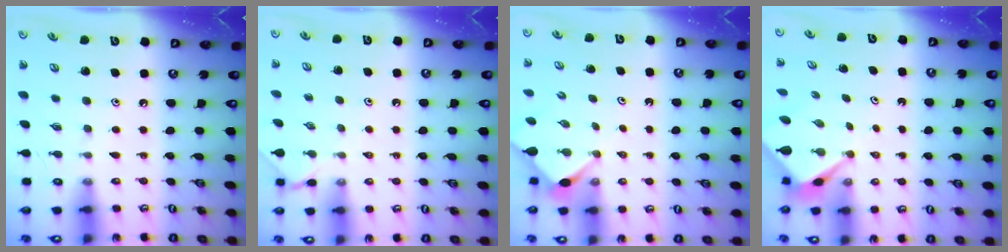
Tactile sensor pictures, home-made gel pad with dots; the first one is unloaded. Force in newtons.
{"total": 1.4, "press": 1.4, "slide": 0.2}
{"total": 2.7, "press": 2.7, "slide": 0.3}
{"total": 2.6, "press": 2.6, "slide": 0.1}